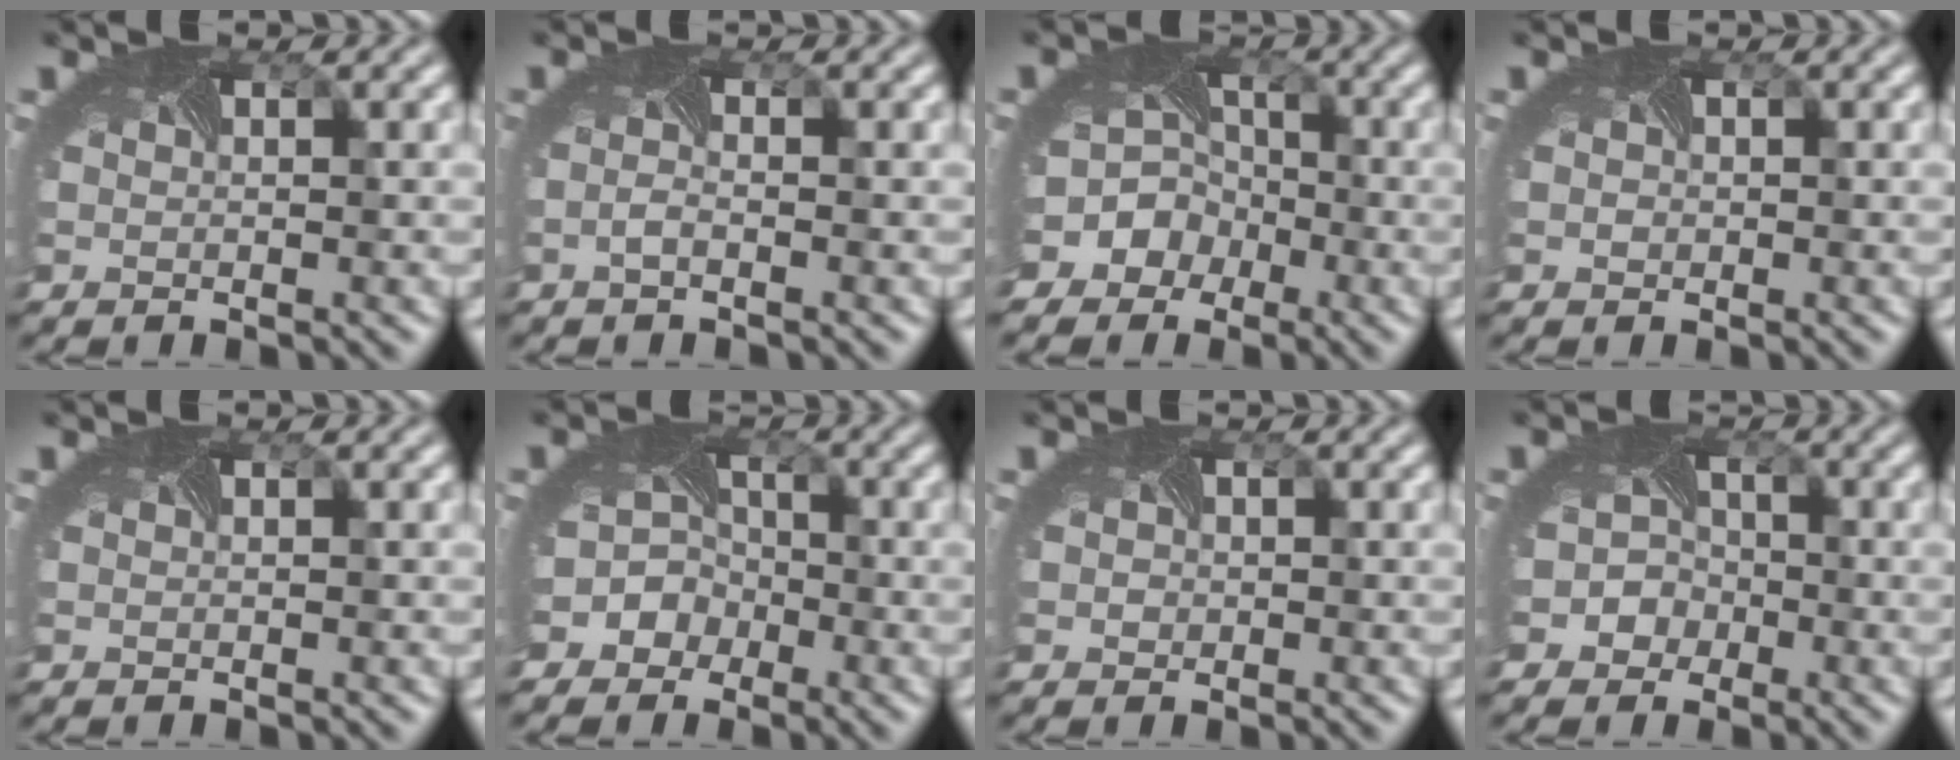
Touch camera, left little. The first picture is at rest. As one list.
[{"total": 0.8, "force": [-0.8, -0.1, 0.2], "torque": [-0.011, -0.002, -0.018]}, {"total": 7.2, "force": [-3.5, 6.1, 1.4], "torque": [-0.016, -0.007, -0.075]}, {"total": 0.6, "force": [0.0, 0.5, -0.2], "torque": [0.003, -0.003, -0.005]}, {"total": 0.0}, {"total": 4.1, "force": [-2.2, 3.4, 0.5], "torque": [0.021, 0.005, -0.044]}, {"total": 1.0, "force": [0.2, 1.0, 0.1], "torque": [-0.001, 0.000, -0.006]}, {"total": 3.1, "force": [-1.4, 2.7, 0.5], "torque": [0.015, 0.006, -0.025]}]